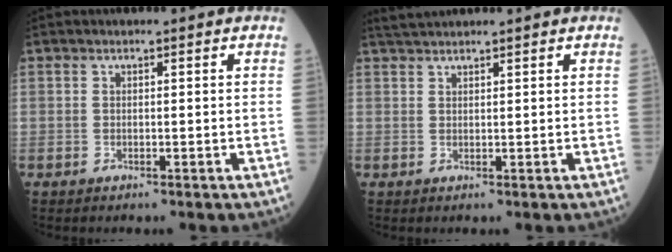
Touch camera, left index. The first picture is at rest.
{"total": 2.7, "force": [2.6, -0.2, 0.8], "torque": [-0.014, 0.027, 0.052]}